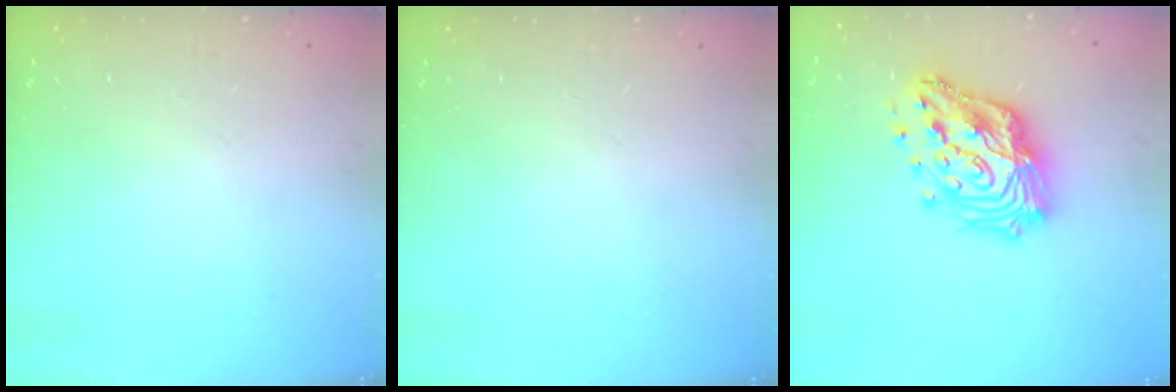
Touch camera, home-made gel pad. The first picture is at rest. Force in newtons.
{"total": 0.0}
{"total": 20.6, "press": 20.4, "slide": 2.2}